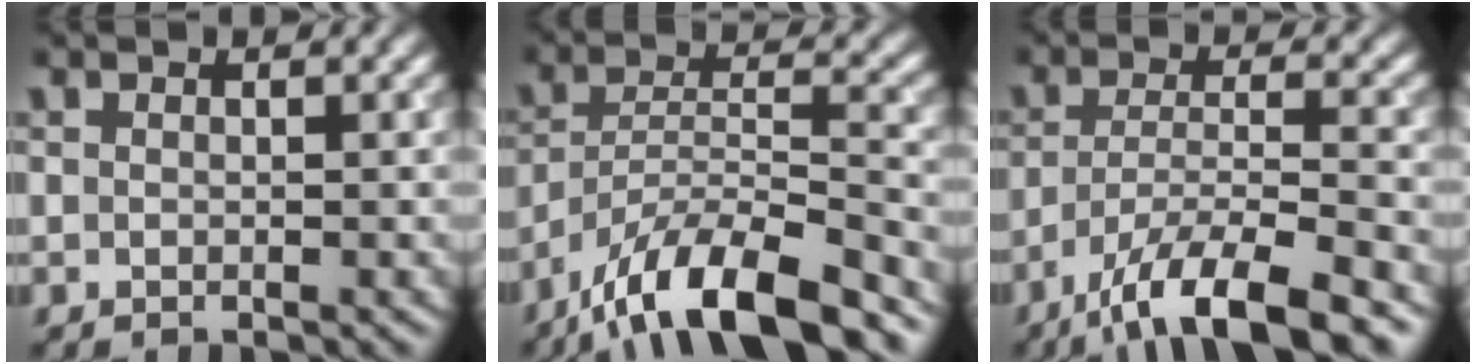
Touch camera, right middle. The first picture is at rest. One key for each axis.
{"total": 11.0, "fx": -8.2, "fy": 2.8, "fz": 6.7, "tx": -0.105, "ty": 0.008, "tz": -0.151}
{"total": 9.0, "fx": -6.1, "fy": 2.1, "fz": 6.2, "tx": -0.097, "ty": -0.002, "tz": -0.107}